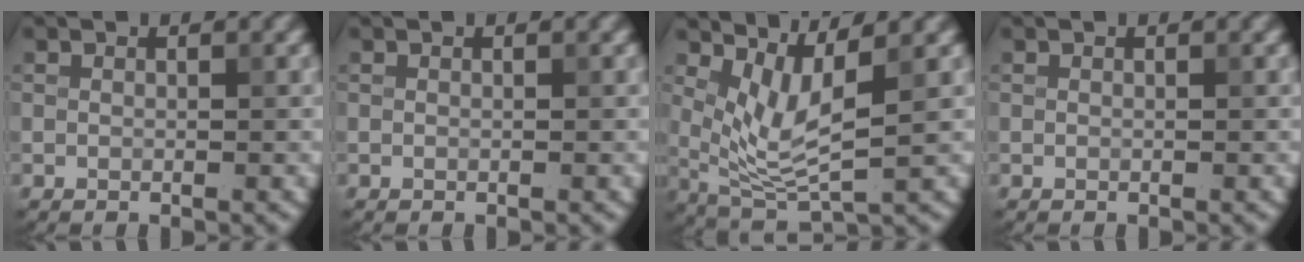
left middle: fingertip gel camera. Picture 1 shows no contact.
{"total": 0.0}
{"total": 4.6, "force": [1.8, 1.2, 4.0], "torque": [-0.089, -0.014, 0.042]}
{"total": 0.0}